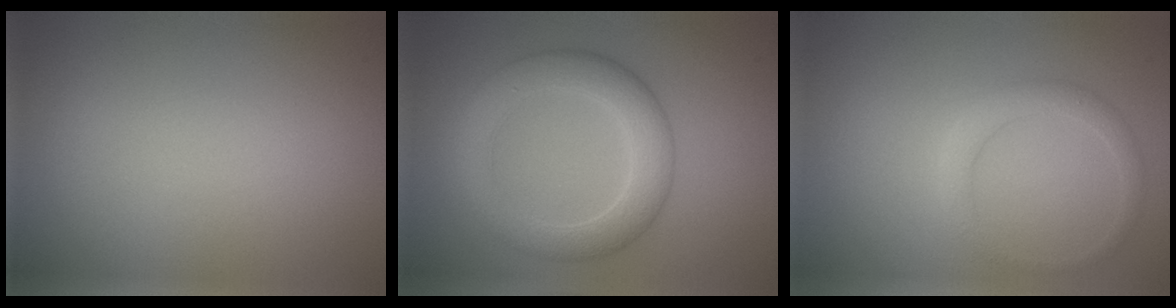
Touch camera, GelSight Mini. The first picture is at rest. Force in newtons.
{"total": 5.1, "press": 5.1, "slide": 0.5}
{"total": 1.9, "press": 1.9, "slide": 0.1}